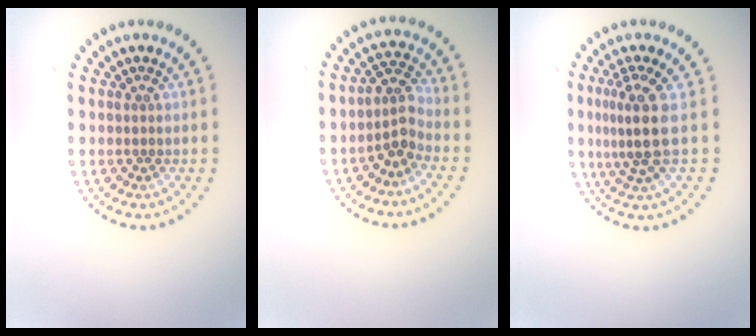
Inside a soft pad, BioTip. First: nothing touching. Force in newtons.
{"total": 2.5, "press": 2.0, "slide": 1.6}
{"total": 3.4, "press": 2.4, "slide": 2.3}